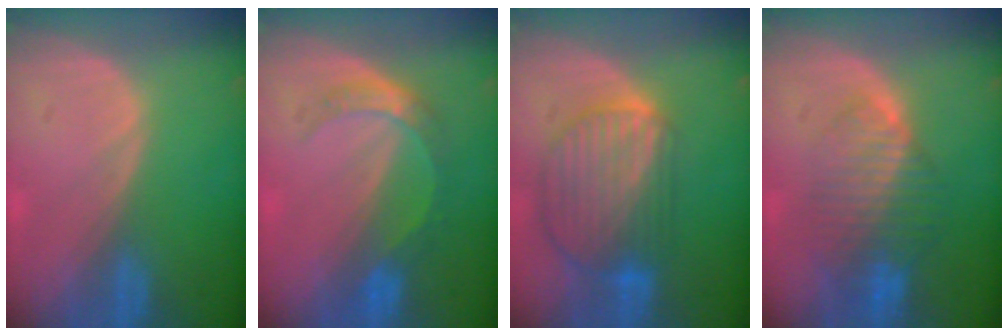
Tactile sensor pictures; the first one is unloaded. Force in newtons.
{"total": 5.1, "press": 4.6, "slide": 2.2}
{"total": 9.9, "press": 8.4, "slide": 5.2}
{"total": 8.3, "press": 7.1, "slide": 4.4}